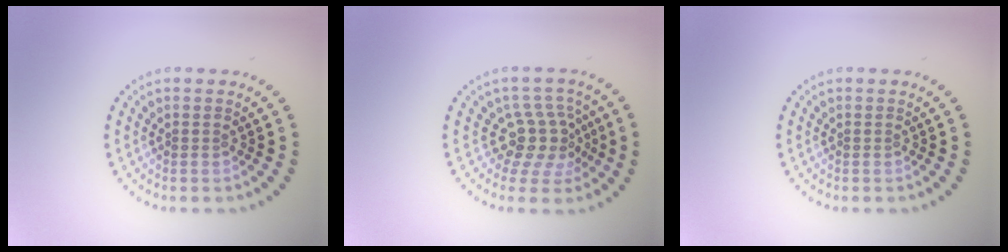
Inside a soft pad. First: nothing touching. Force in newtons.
{"total": 3.7, "press": 2.9, "slide": 2.3}
{"total": 0.0}